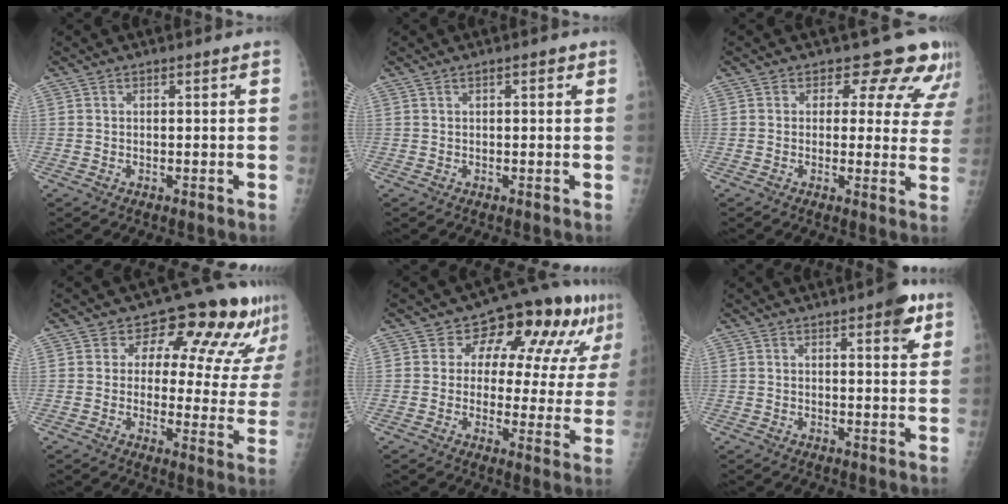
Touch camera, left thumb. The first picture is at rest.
{"total": 1.4, "force": [0.7, 0.7, 1.0], "torque": [-0.009, 0.001, 0.008]}
{"total": 10.4, "force": [8.1, 5.7, 3.2], "torque": [0.019, -0.036, 0.066]}
{"total": 15.1, "force": [9.5, 7.7, 8.8], "torque": [-0.054, -0.047, 0.099]}
{"total": 15.0, "force": [7.1, 8.0, 10.4], "torque": [-0.096, -0.011, 0.088]}
{"total": 5.6, "force": [3.0, 1.9, 4.3], "torque": [-0.039, -0.009, 0.031]}